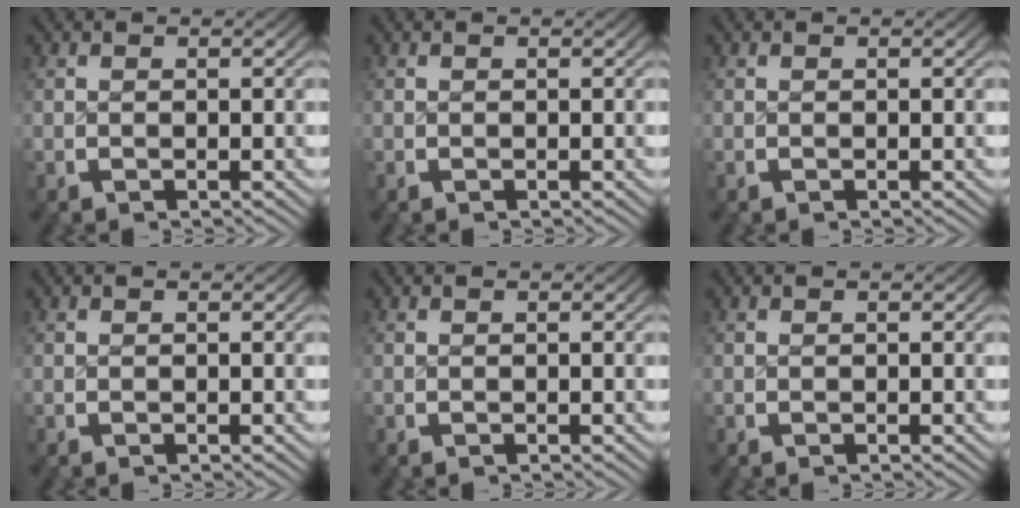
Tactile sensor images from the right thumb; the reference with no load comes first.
{"total": 0.0}
{"total": 0.0}
{"total": 0.0}
{"total": 0.0}
{"total": 0.0}